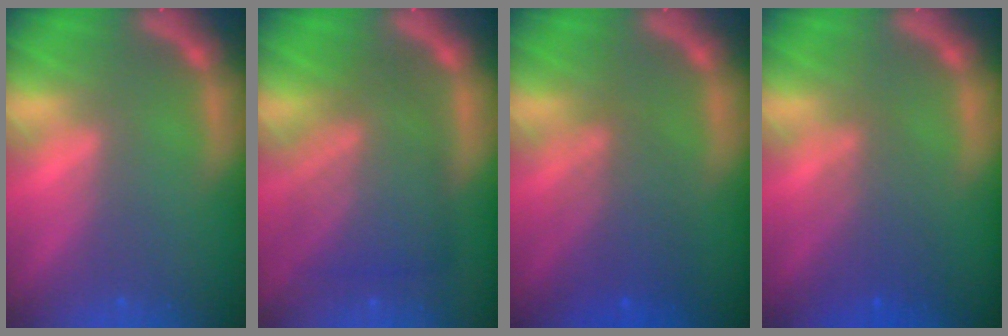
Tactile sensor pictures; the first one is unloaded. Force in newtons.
{"total": 8.1}
{"total": 4.5}
{"total": 3.5}